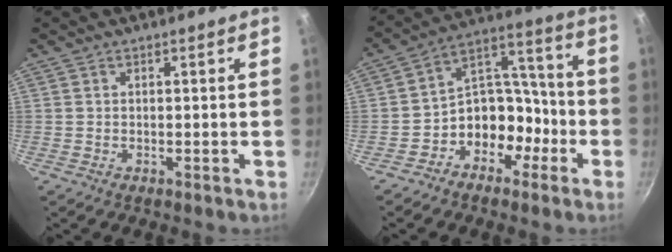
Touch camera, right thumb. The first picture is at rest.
{"total": 12.1, "force": [-5.4, 9.0, 5.9], "torque": [-0.033, 0.090, -0.094]}